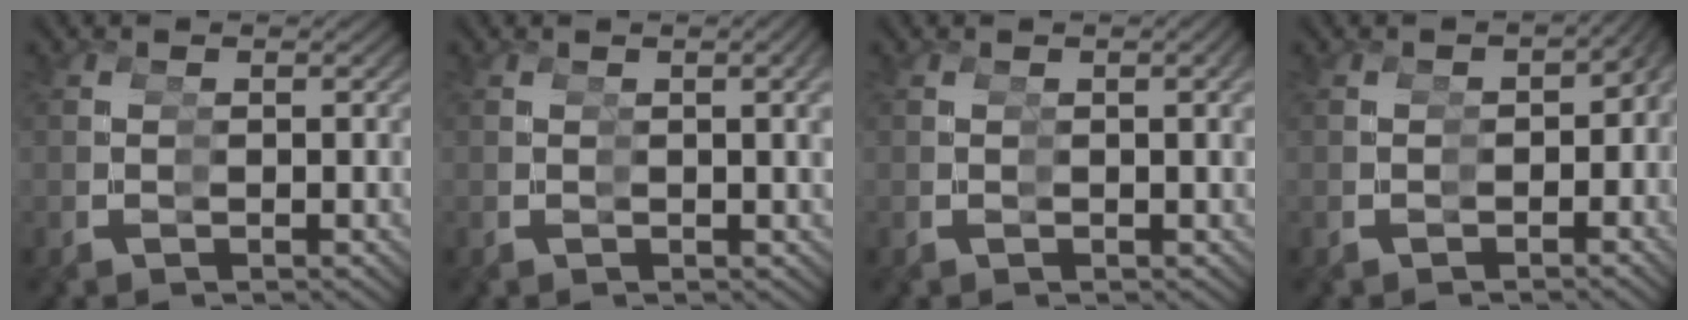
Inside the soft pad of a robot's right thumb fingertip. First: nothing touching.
{"total": 1.8, "force": [0.4, -0.3, 1.7], "torque": [-0.024, 0.010, 0.008]}
{"total": 1.2, "force": [0.2, -0.4, 1.1], "torque": [-0.016, 0.008, 0.005]}
{"total": 3.4, "force": [-1.0, 2.4, 2.3], "torque": [-0.018, -0.009, -0.010]}